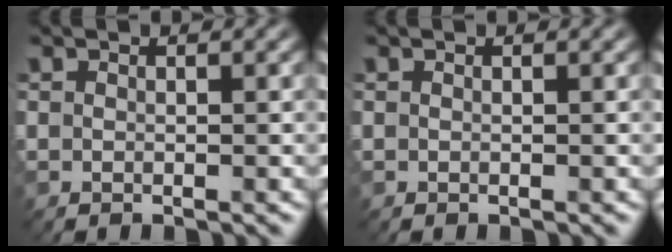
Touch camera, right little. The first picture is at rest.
{"total": 0.0}